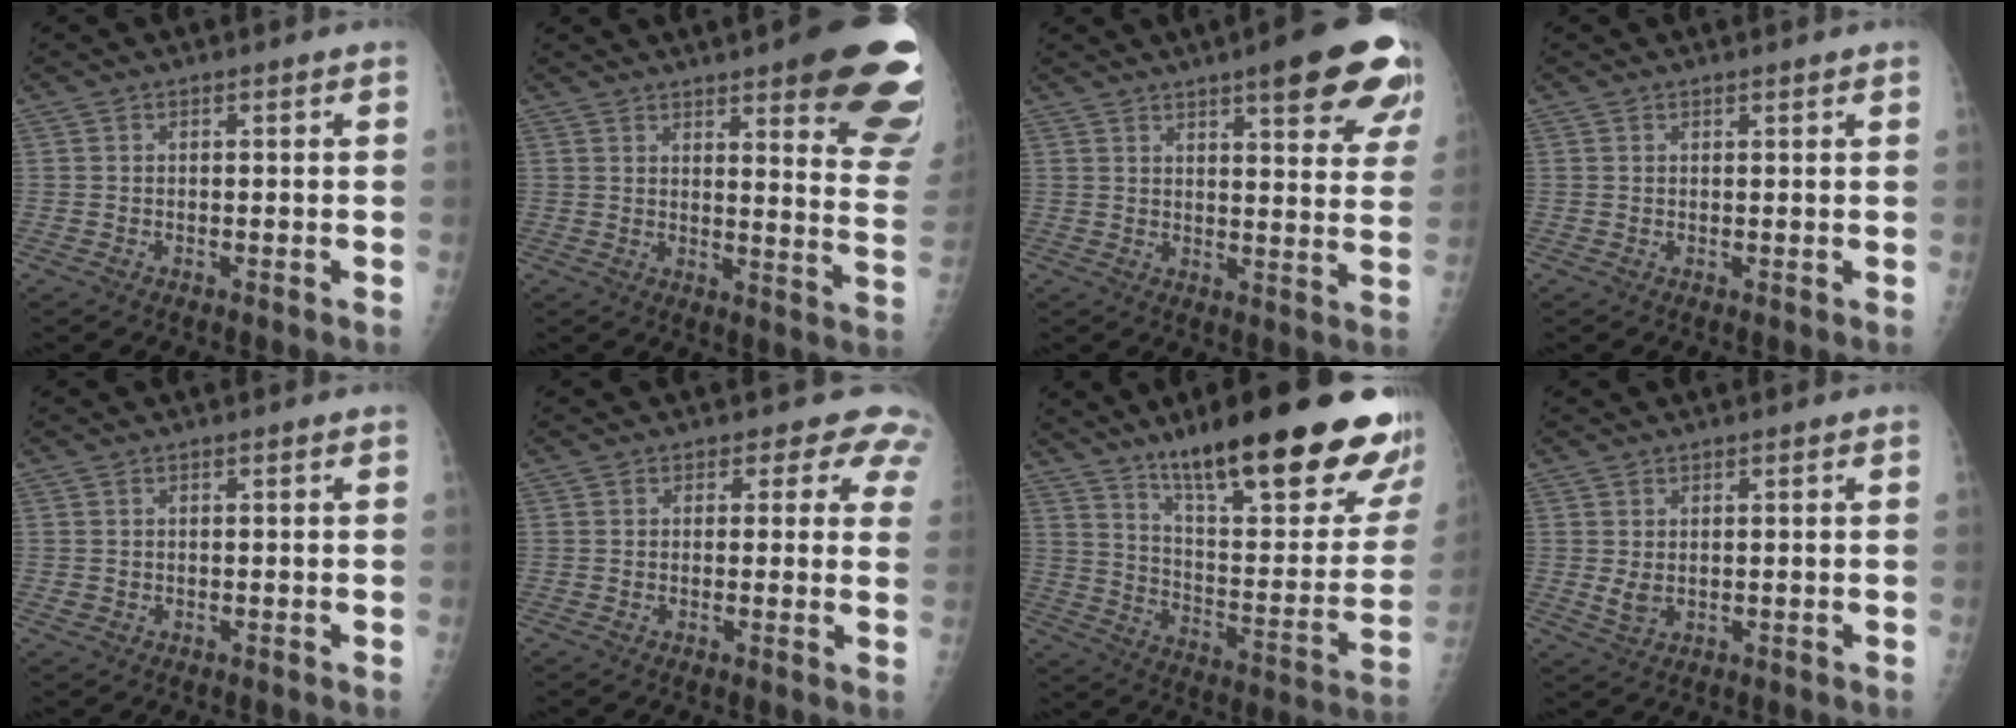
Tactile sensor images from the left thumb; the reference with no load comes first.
{"total": 22.6, "force": [13.7, 5.1, 17.2], "torque": [-0.166, -0.057, 0.160]}
{"total": 18.0, "force": [10.9, 4.1, 13.7], "torque": [-0.150, -0.039, 0.128]}
{"total": 0.8, "force": [0.7, 0.2, 0.3], "torque": [-0.003, -0.001, 0.010]}
{"total": 0.7, "force": [-0.2, 0.6, 0.2], "torque": [0.003, 0.002, 0.000]}
{"total": 6.2, "force": [4.9, 3.5, 1.2], "torque": [0.029, -0.018, 0.028]}
{"total": 30.5, "force": [20.6, 6.5, 21.5], "torque": [-0.262, -0.084, 0.307]}
{"total": 2.5, "force": [0.5, 1.7, 1.7], "torque": [-0.027, -0.008, 0.015]}